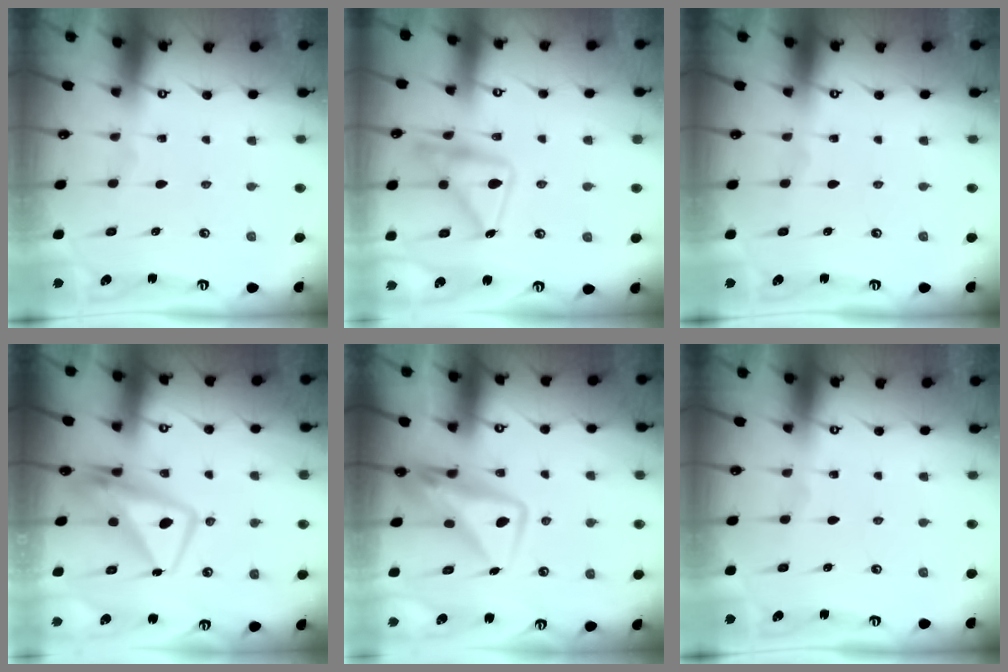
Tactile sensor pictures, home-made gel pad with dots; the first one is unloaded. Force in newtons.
{"total": 16.7, "press": 16.7, "slide": 1.2}
{"total": 0.0}
{"total": 9.2, "press": 9.1, "slide": 1.4}
{"total": 12.3, "press": 12.2, "slide": 1.0}
{"total": 0.0}